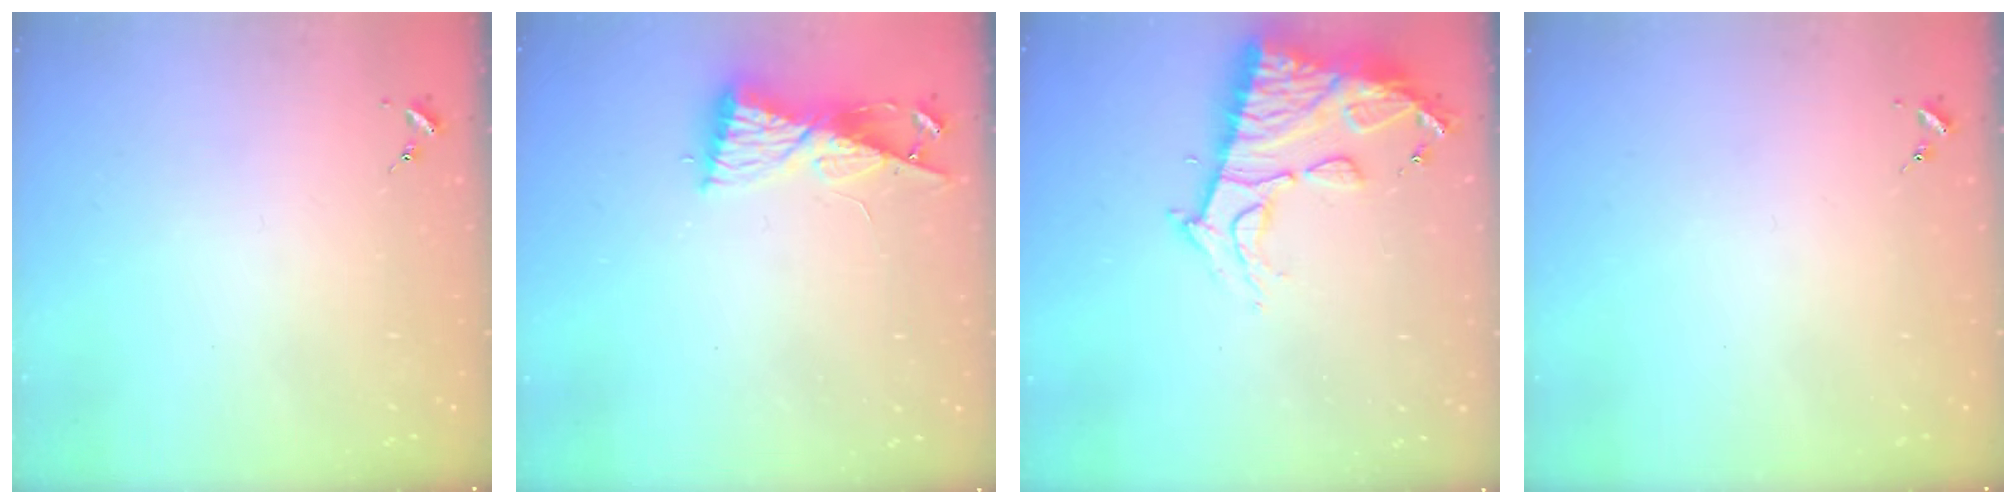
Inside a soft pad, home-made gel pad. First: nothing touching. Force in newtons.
{"total": 8.5, "press": 8.5, "slide": 0.7}
{"total": 14.6, "press": 14.6, "slide": 1.3}
{"total": 0.0}